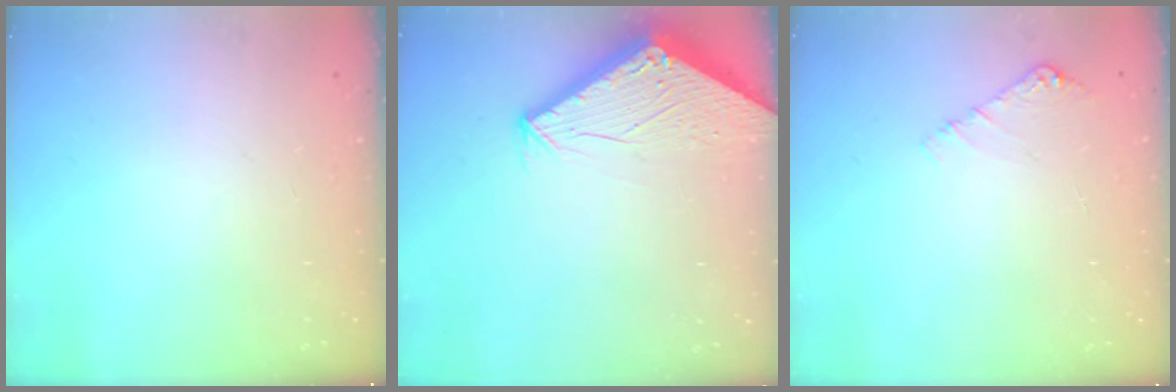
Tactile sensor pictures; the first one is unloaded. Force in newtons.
{"total": 2.8, "press": 2.8, "slide": 0.1}
{"total": 4.3, "press": 4.3, "slide": 0.5}